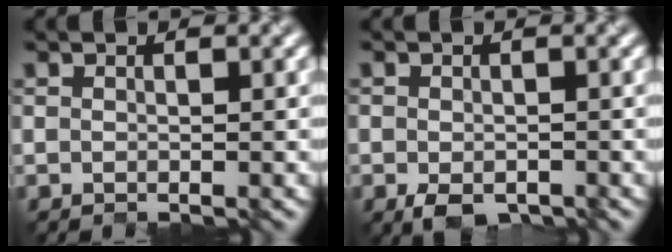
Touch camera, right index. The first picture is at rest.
{"total": 2.8, "force": [-2.2, 1.2, 1.2], "torque": [-0.025, -0.012, -0.029]}